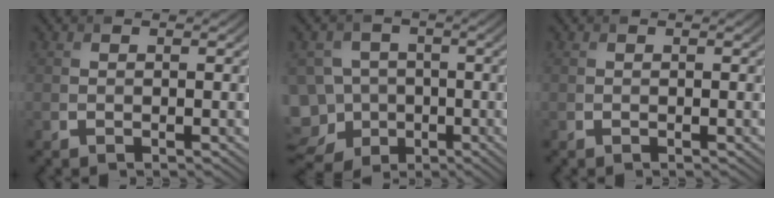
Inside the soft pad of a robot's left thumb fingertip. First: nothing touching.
{"total": 12.4, "force": [-6.6, 9.8, 4.0], "torque": [-0.115, -0.031, -0.118]}
{"total": 0.0}